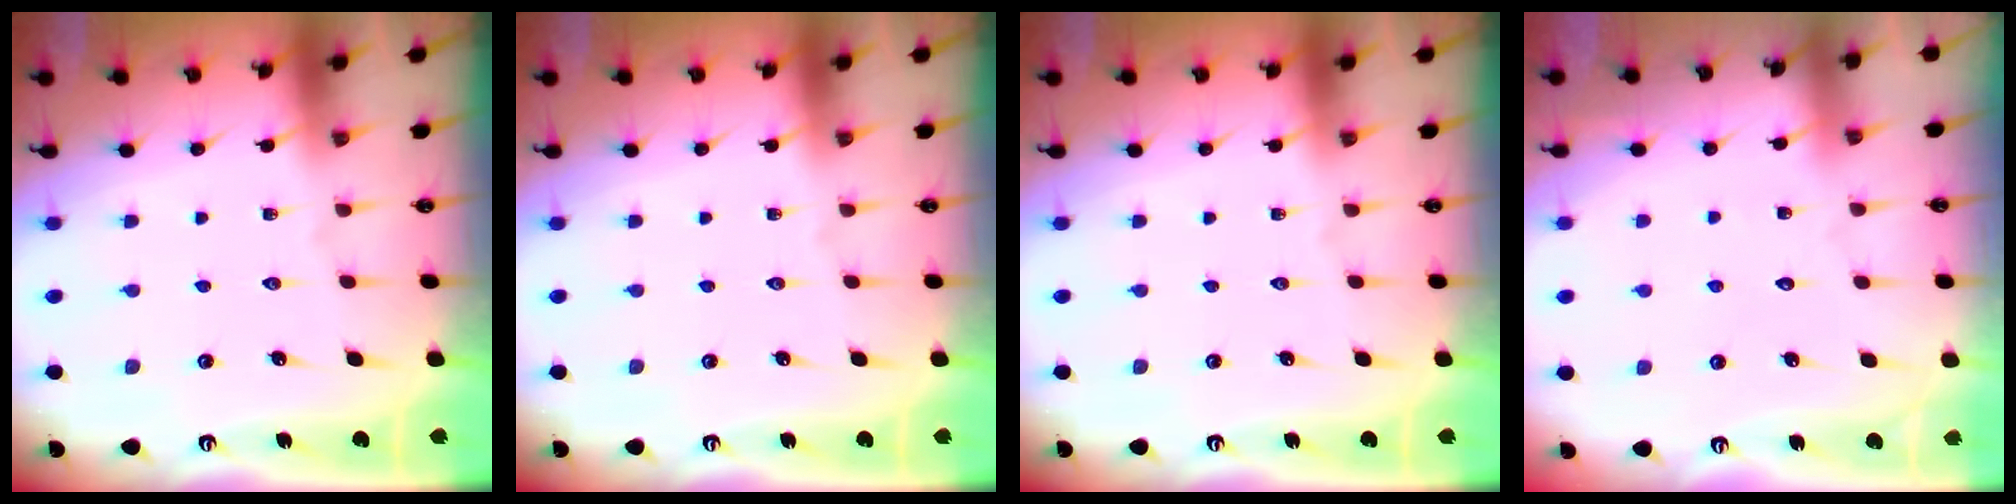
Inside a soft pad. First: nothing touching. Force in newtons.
{"total": 0.0}
{"total": 0.0}
{"total": 3.5, "press": 3.4, "slide": 0.4}